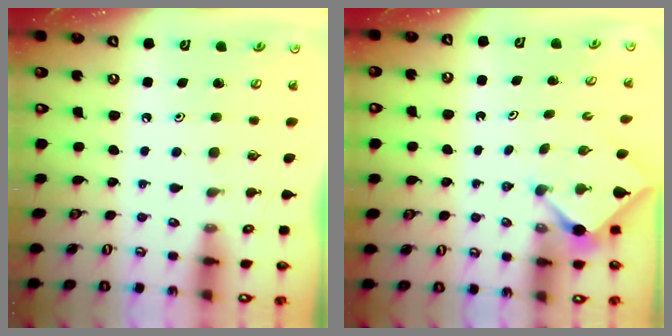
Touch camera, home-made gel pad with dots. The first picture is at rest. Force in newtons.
{"total": 2.9, "press": 2.9, "slide": 0.3}